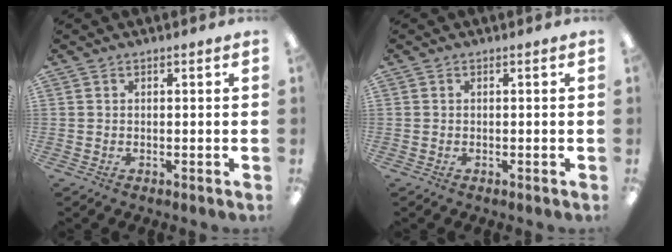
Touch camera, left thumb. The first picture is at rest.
{"total": 0.0}